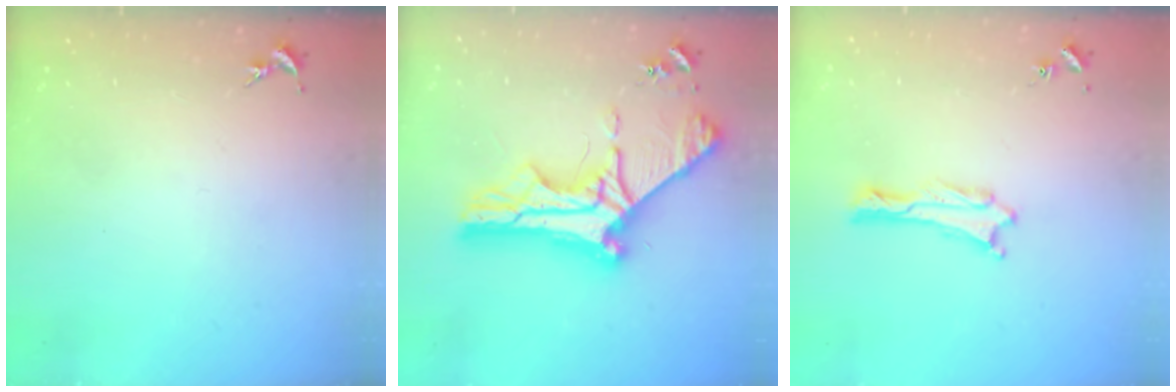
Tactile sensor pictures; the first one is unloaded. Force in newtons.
{"total": 11.8, "press": 11.7, "slide": 1.2}
{"total": 0.6, "press": 0.6, "slide": 0.1}